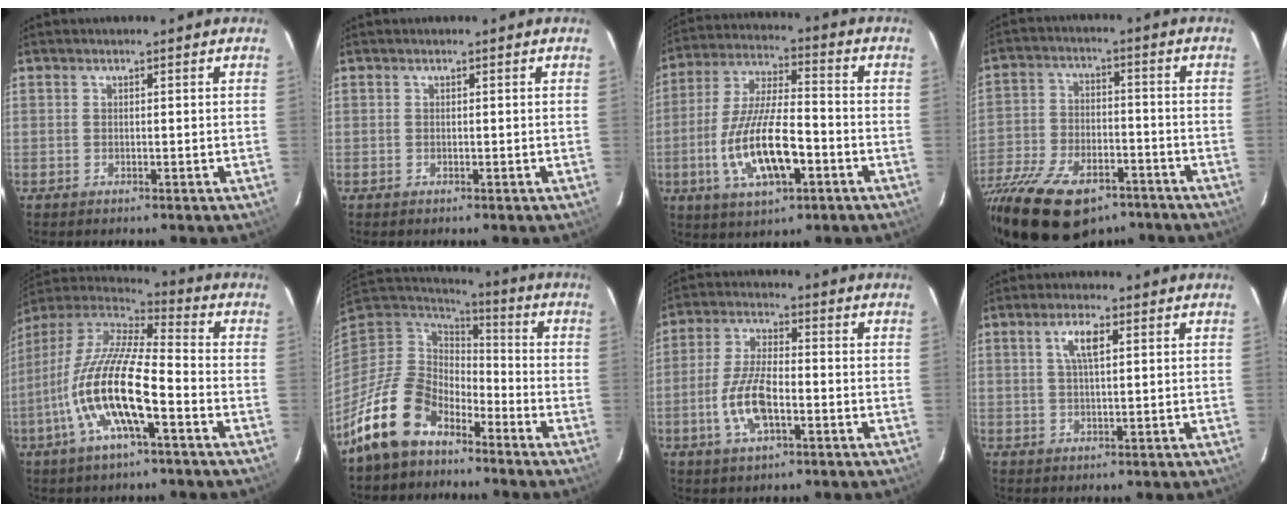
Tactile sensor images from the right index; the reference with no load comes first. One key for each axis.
{"total": 0.0}
{"total": 15.1, "fx": -5.2, "fy": 5.2, "fz": 13.2, "tx": -0.275, "ty": -0.011, "tz": -0.088}
{"total": 24.1, "fx": -15.9, "fy": 11.8, "fz": 13.7, "tx": -0.291, "ty": -0.036, "tz": -0.258}
{"total": 18.0, "fx": -6.4, "fy": 4.3, "fz": 16.2, "tx": -0.312, "ty": -0.022, "tz": -0.129}
{"total": 15.3, "fx": -10.1, "fy": 9.0, "fz": 6.9, "tx": -0.160, "ty": 0.004, "tz": -0.179}
{"total": 9.5, "fx": -3.1, "fy": 3.7, "fz": 8.2, "tx": -0.173, "ty": 0.000, "tz": -0.057}
{"total": 4.2, "fx": 1.6, "fy": 1.1, "fz": 3.7, "tx": -0.071, "ty": 0.006, "tz": 0.029}